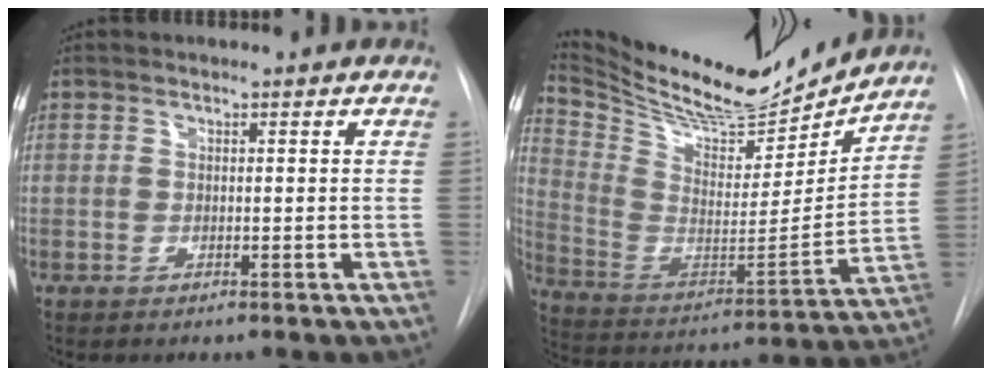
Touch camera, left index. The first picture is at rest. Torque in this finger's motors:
{"motor_torque": [0.92, -1.22, 0.09, 0.03]}